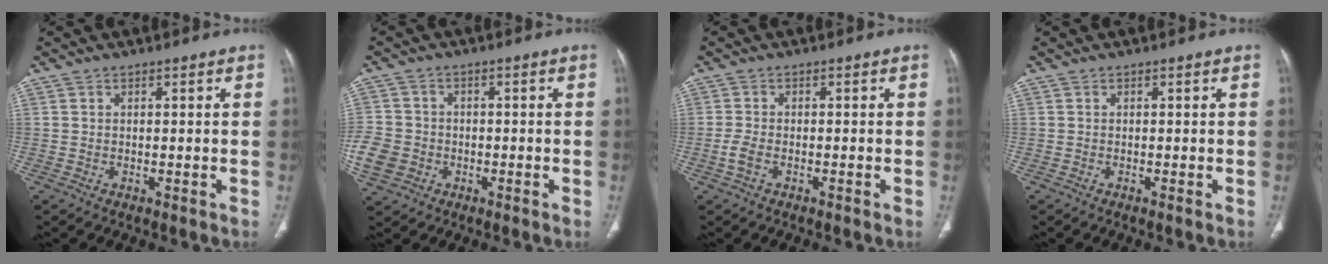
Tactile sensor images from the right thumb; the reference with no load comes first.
{"total": 7.9, "force": [-2.3, 7.0, 2.8], "torque": [-0.064, 0.016, -0.040]}
{"total": 2.0, "force": [-0.8, 1.1, 1.5], "torque": [-0.042, 0.001, -0.021]}
{"total": 0.0}